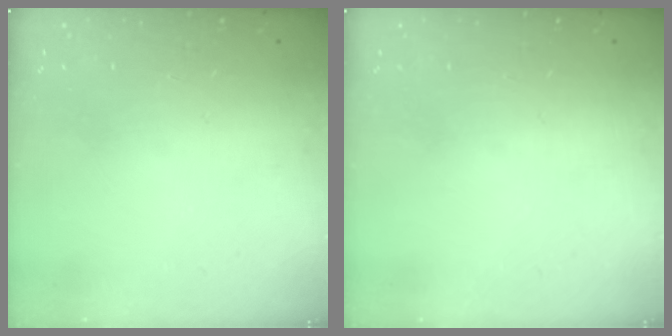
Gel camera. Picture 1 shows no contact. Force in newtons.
{"total": 0.0}